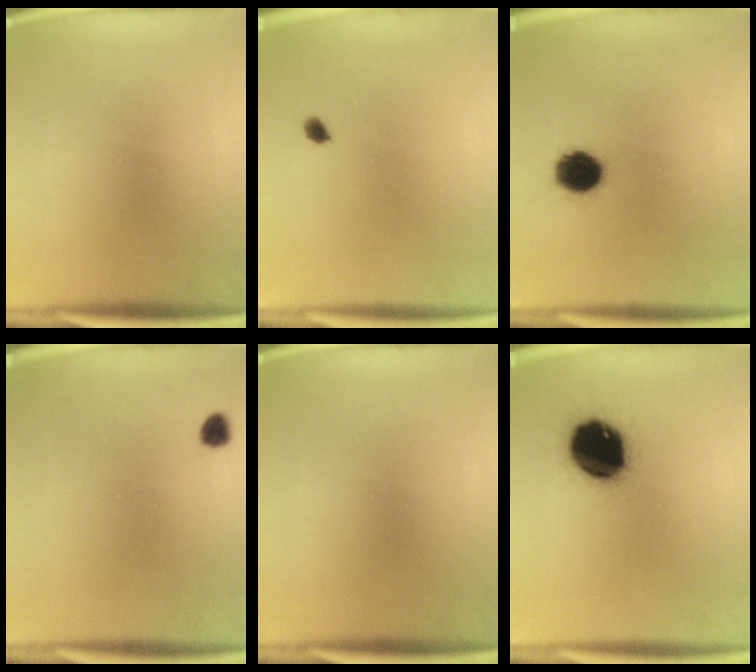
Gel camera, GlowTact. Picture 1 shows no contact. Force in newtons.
{"total": 1.1}
{"total": 7.6}
{"total": 1.7}
{"total": 0.0}
{"total": 18.3}